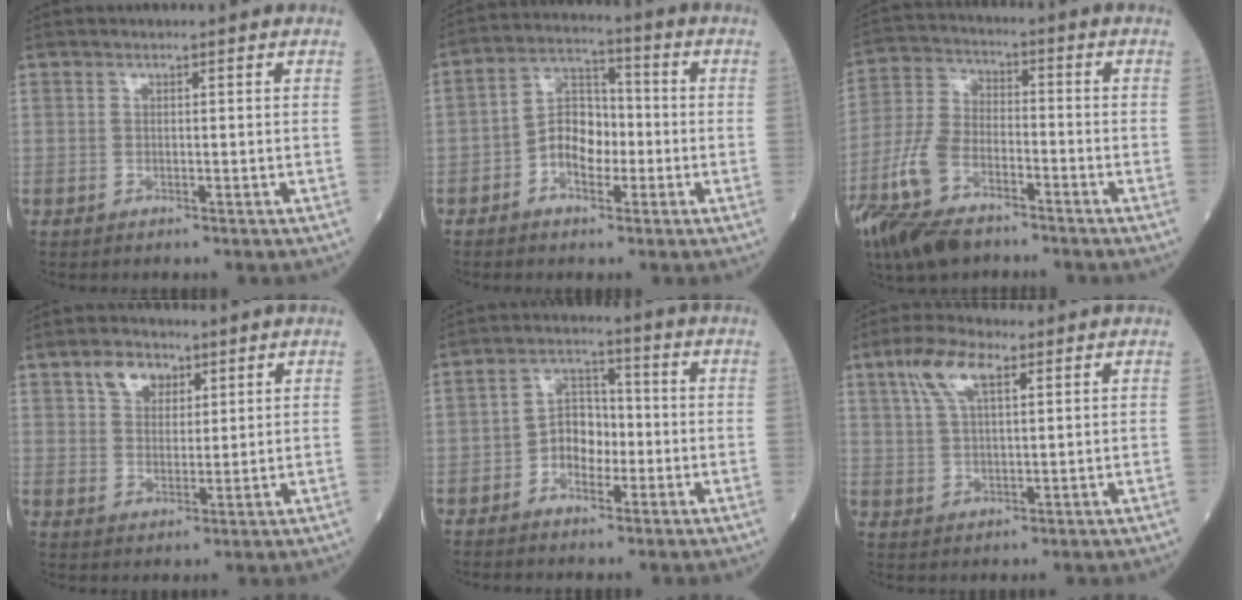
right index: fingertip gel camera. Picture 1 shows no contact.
{"total": 7.5, "force": [-2.0, 4.5, 5.6], "torque": [-0.101, 0.024, -0.042]}
{"total": 13.9, "force": [-8.5, 6.2, 9.1], "torque": [-0.204, -0.016, -0.164]}
{"total": 5.2, "force": [2.9, 3.4, 2.7], "torque": [-0.051, 0.013, 0.054]}
{"total": 6.0, "force": [-1.6, 4.0, 4.3], "torque": [-0.072, 0.022, -0.033]}
{"total": 7.3, "force": [3.8, 2.3, 5.8], "torque": [-0.125, 0.015, 0.074]}